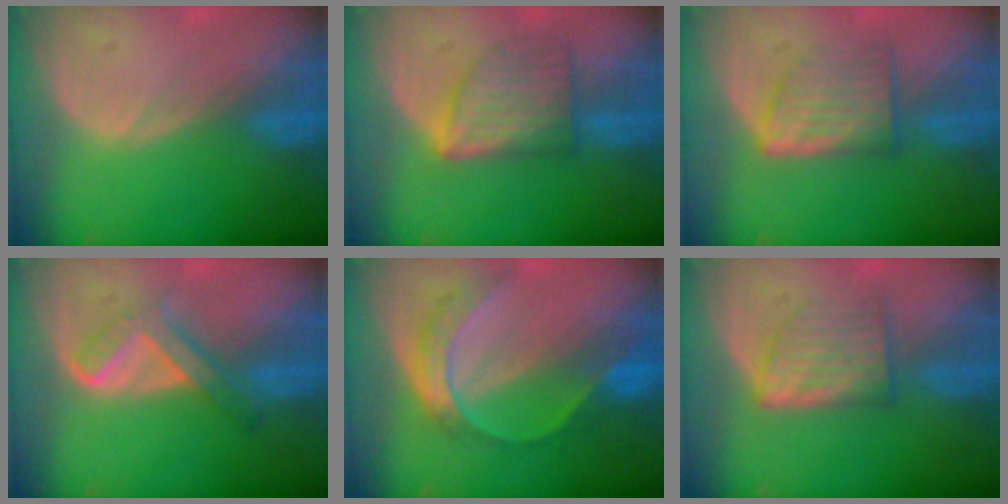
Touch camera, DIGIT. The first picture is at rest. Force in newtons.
{"total": 6.6, "press": 6.6, "slide": 0.1}
{"total": 6.2, "press": 5.9, "slide": 1.8}
{"total": 5.4, "press": 5.0, "slide": 2.0}
{"total": 7.8, "press": 6.5, "slide": 4.2}
{"total": 5.7, "press": 5.6, "slide": 1.0}